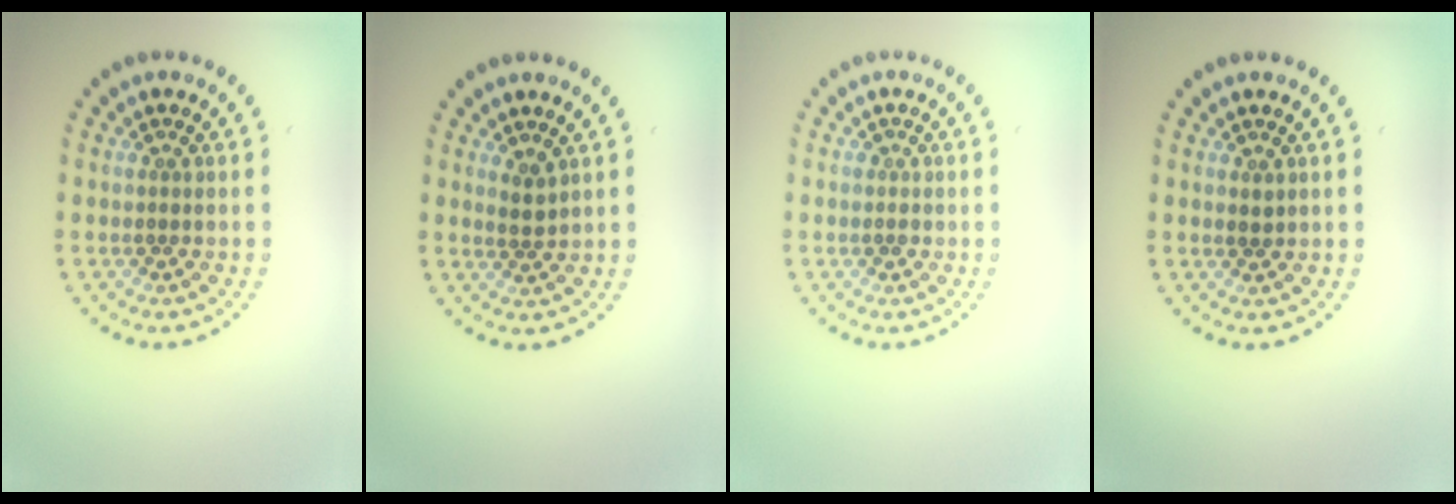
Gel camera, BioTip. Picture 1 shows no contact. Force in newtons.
{"total": 1.2, "press": 1.0, "slide": 0.5}
{"total": 0.7, "press": 0.7, "slide": 0.2}
{"total": 0.7, "press": 0.7, "slide": 0.1}